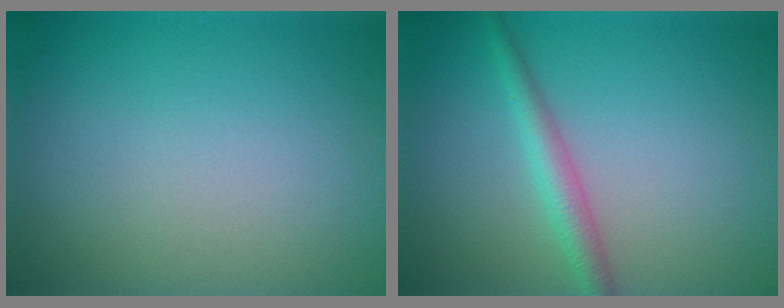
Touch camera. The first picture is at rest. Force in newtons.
{"total": 2.5, "press": 2.5, "slide": 0.0}